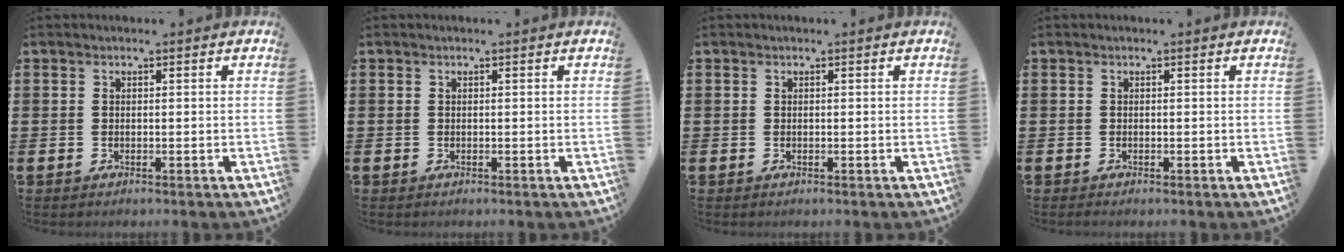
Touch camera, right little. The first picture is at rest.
{"total": 0.0}
{"total": 0.0}
{"total": 0.0}